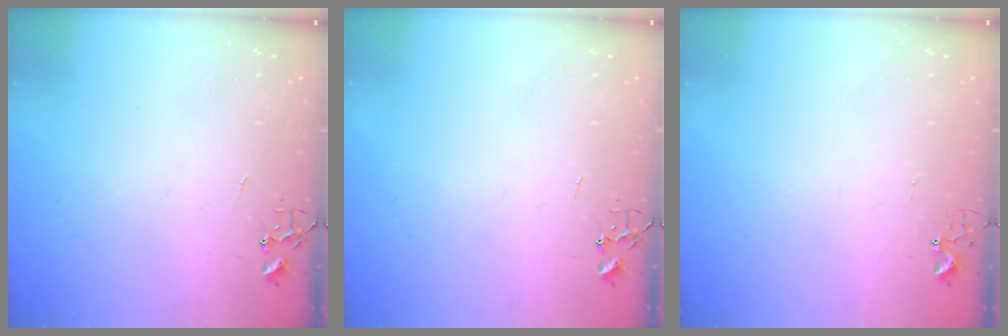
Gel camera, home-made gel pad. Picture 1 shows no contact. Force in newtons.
{"total": 0.0}
{"total": 2.7, "press": 2.7, "slide": 0.3}